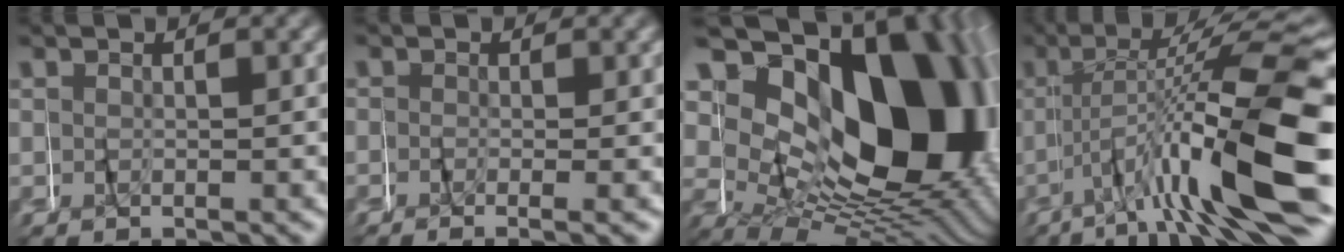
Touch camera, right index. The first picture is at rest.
{"total": 0.8, "force": [-0.6, 0.2, 0.5], "torque": [-0.003, -0.006, -0.012]}
{"total": 24.6, "force": [2.7, 15.4, 18.9], "torque": [-0.278, -0.006, 0.040]}
{"total": 11.3, "force": [-3.5, 2.2, 10.5], "torque": [-0.142, 0.011, -0.047]}